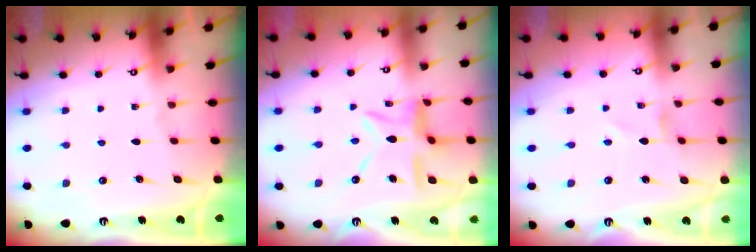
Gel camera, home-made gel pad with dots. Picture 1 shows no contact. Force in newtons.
{"total": 10.9, "press": 10.8, "slide": 1.0}
{"total": 0.0}